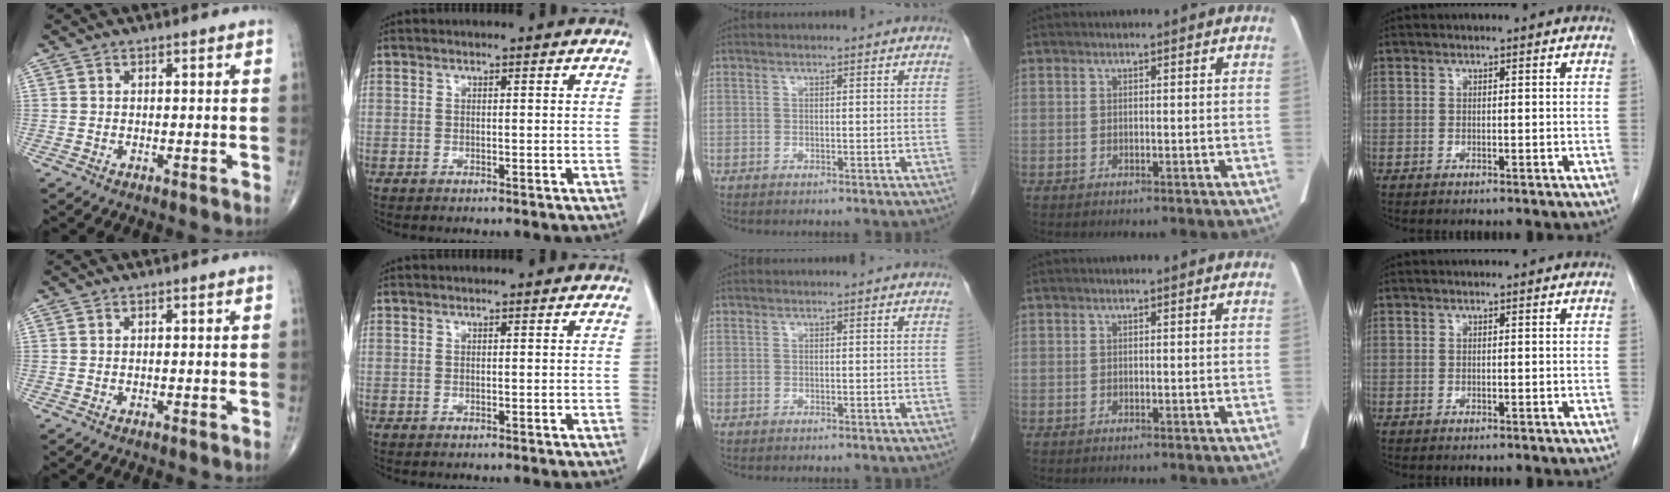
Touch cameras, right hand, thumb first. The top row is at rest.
{}